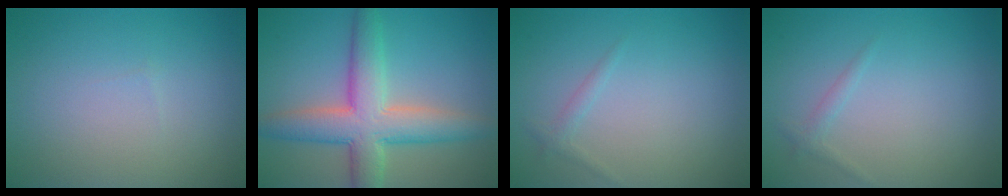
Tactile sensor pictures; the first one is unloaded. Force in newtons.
{"total": 7.3, "press": 7.3, "slide": 0.2}
{"total": 0.9, "press": 0.9, "slide": 0.0}
{"total": 0.9, "press": 0.9, "slide": 0.0}